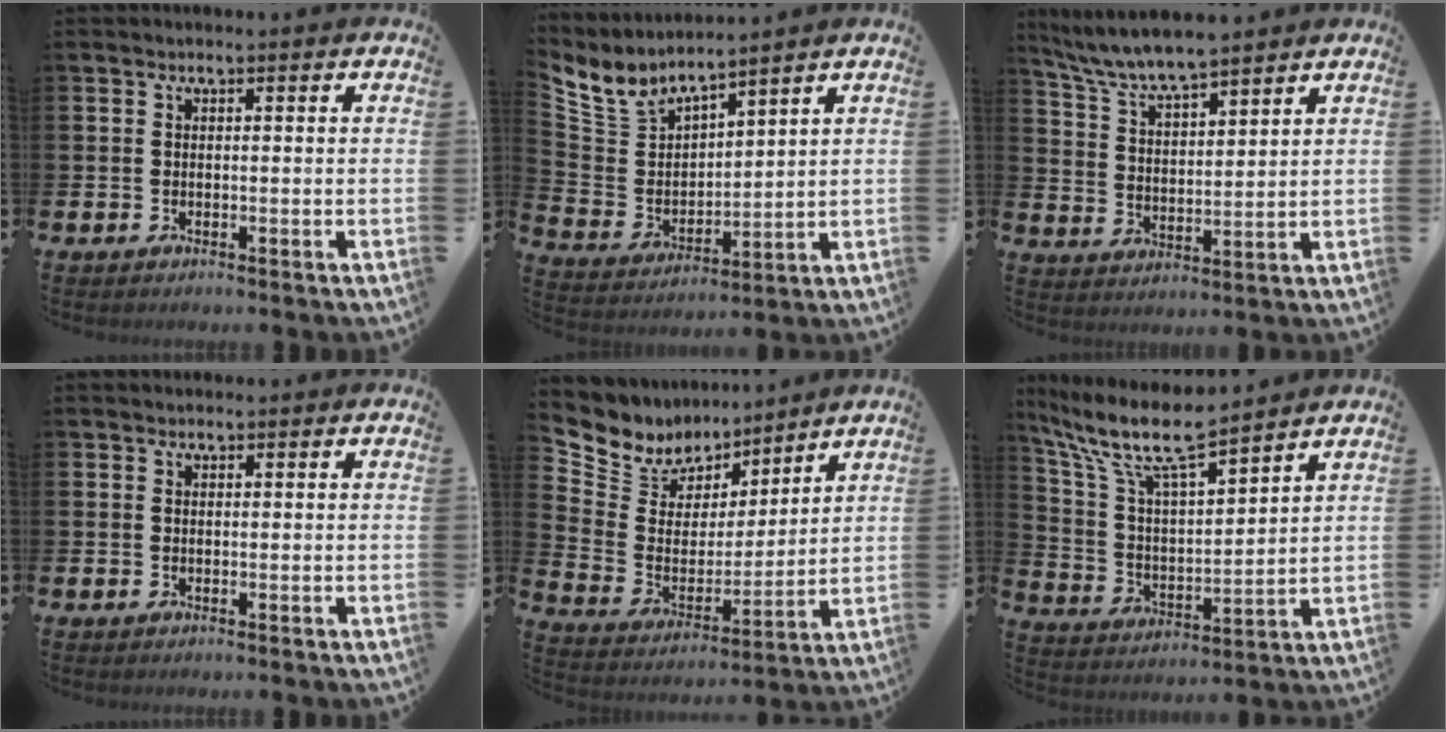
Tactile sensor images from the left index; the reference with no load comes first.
{"total": 5.9, "force": [5.4, 1.8, 1.3], "torque": [-0.065, -0.034, 0.093]}
{"total": 6.8, "force": [6.5, 0.5, 1.9], "torque": [-0.067, -0.032, 0.116]}
{"total": 0.6, "force": [0.5, 0.3, 0.0], "torque": [0.008, 0.000, 0.008]}
{"total": 7.2, "force": [6.3, 3.5, -0.4], "torque": [-0.054, -0.053, 0.115]}
{"total": 10.3, "force": [8.9, 1.8, 5.0], "torque": [-0.140, -0.047, 0.153]}